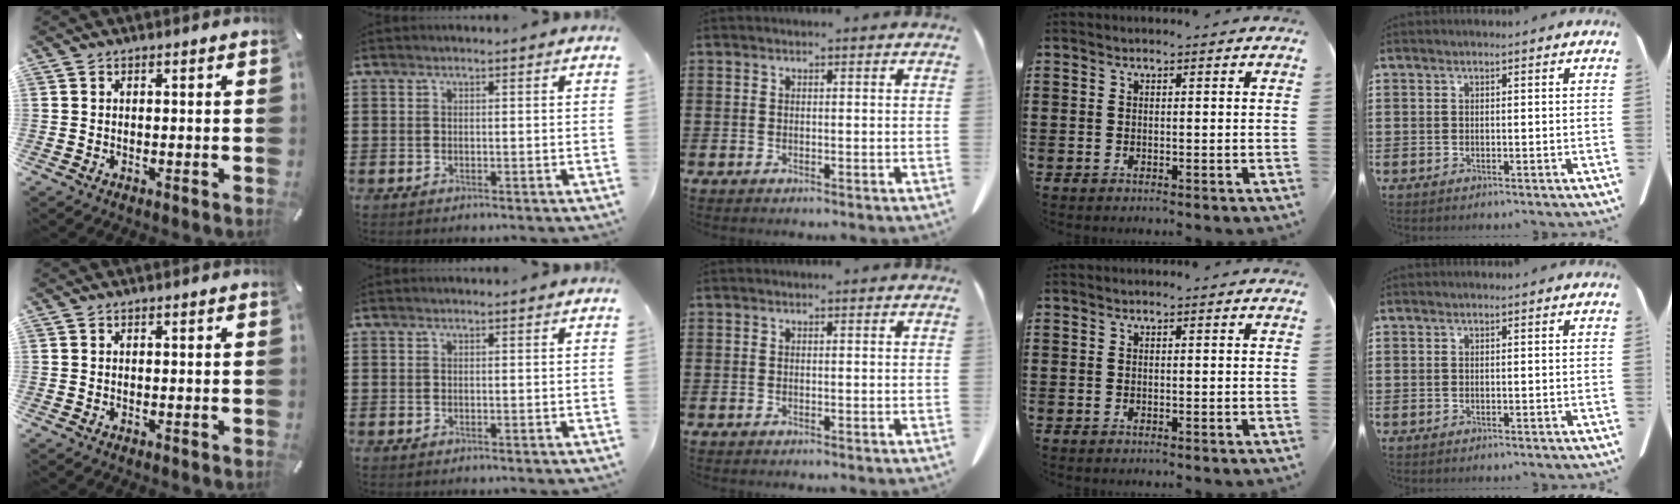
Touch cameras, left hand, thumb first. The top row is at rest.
{}